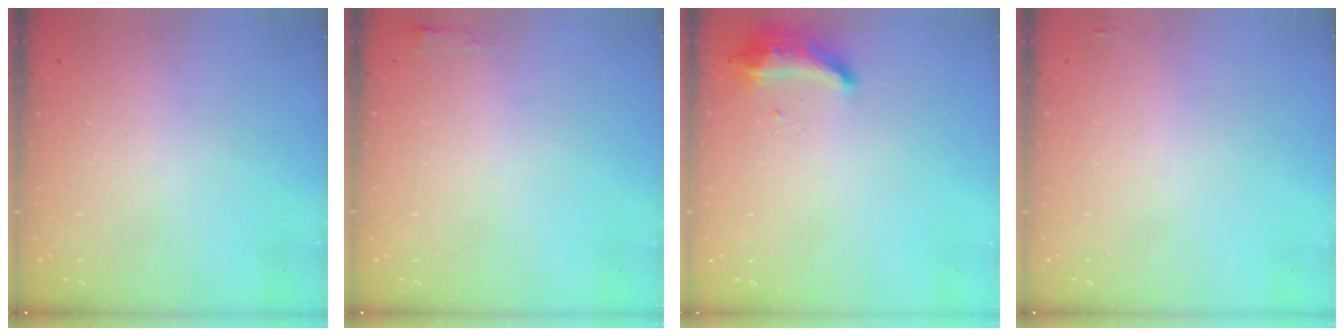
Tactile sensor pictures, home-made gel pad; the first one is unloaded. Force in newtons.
{"total": 3.7, "press": 3.5, "slide": 1.3}
{"total": 8.3, "press": 8.2, "slide": 0.7}
{"total": 8.1, "press": 2.7, "slide": 7.7}